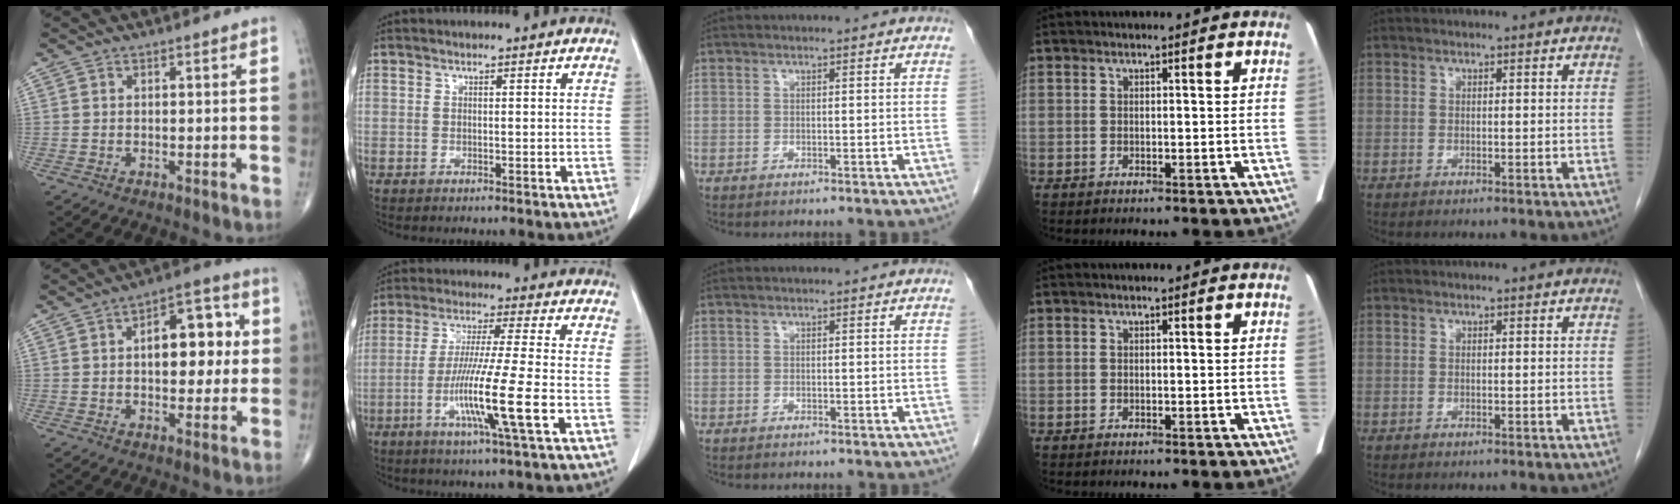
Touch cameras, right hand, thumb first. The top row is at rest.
{"thumb": {"total": 12.4, "force": [1.7, 6.6, 10.4], "torque": [-0.110, 0.017, 0.020]}, "index": {"total": 12.0, "force": [-3.7, -1.0, 11.4], "torque": [-0.218, -0.021, -0.073]}}